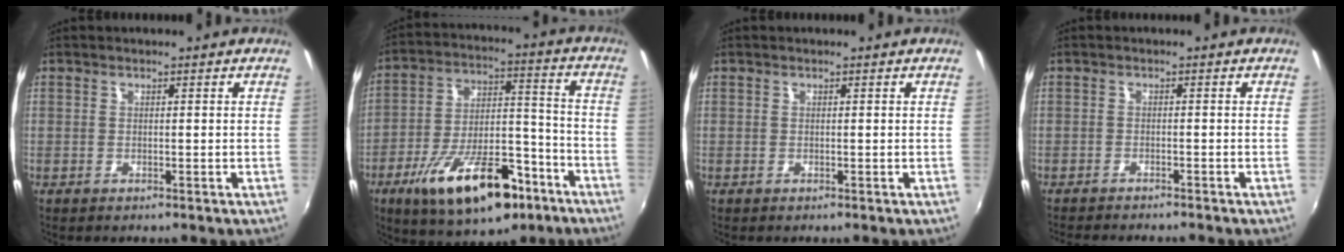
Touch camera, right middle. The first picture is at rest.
{"total": 20.8, "force": [-11.9, 8.7, 14.7], "torque": [-0.257, -0.008, -0.180]}
{"total": 0.0}
{"total": 5.4, "force": [-5.0, 0.4, 2.0], "torque": [-0.048, -0.016, -0.079]}